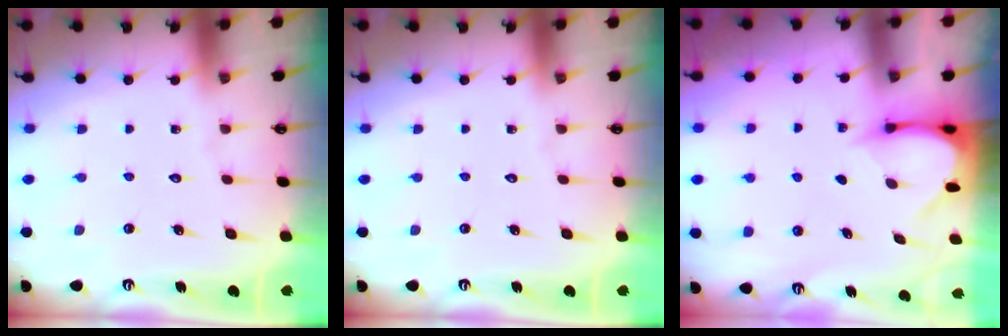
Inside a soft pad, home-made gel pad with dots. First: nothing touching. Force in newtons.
{"total": 0.0}
{"total": 3.7, "press": 3.7, "slide": 0.3}